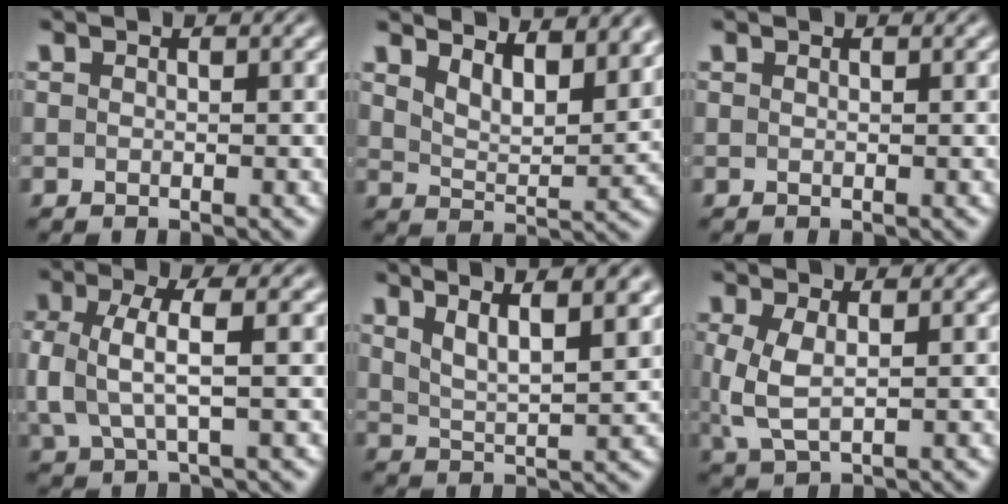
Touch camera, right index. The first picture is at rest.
{"total": 5.8, "force": [4.2, 2.3, 3.3], "torque": [-0.045, -0.008, 0.064]}
{"total": 0.0}
{"total": 4.9, "force": [0.5, 2.4, 4.2], "torque": [-0.097, -0.010, 0.019]}
{"total": 5.1, "force": [2.9, 1.7, 3.9], "torque": [-0.052, 0.001, 0.047]}
{"total": 3.6, "force": [-0.3, 2.0, 3.0], "torque": [-0.079, -0.020, 0.016]}